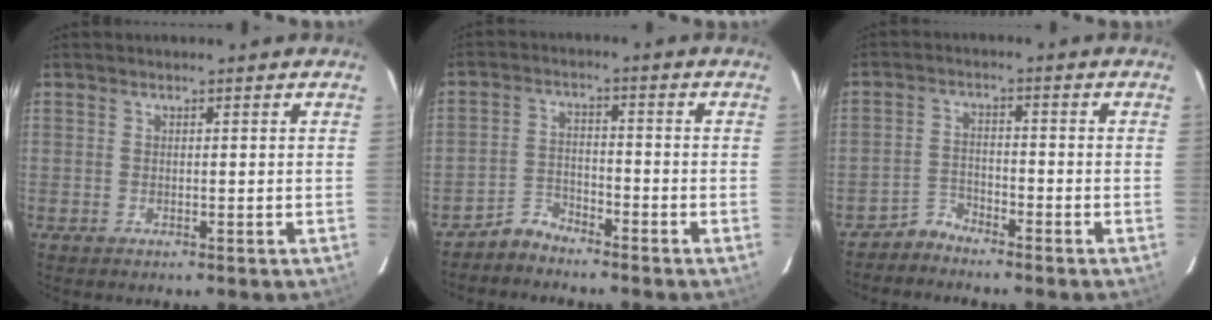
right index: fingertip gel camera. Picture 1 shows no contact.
{"total": 4.1, "force": [-3.9, 1.3, 0.0], "torque": [-0.004, 0.011, -0.073]}
{"total": 3.3, "force": [-3.1, 0.8, -0.6], "torque": [0.011, 0.005, -0.060]}